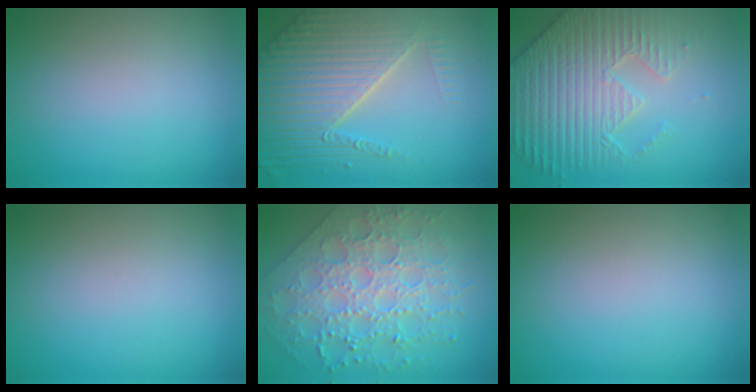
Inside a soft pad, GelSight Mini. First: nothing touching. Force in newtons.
{"total": 8.1, "press": 5.9, "slide": 5.7}
{"total": 6.3, "press": 5.5, "slide": 3.2}
{"total": 0.0}
{"total": 8.5, "press": 6.2, "slide": 5.8}
{"total": 0.0}